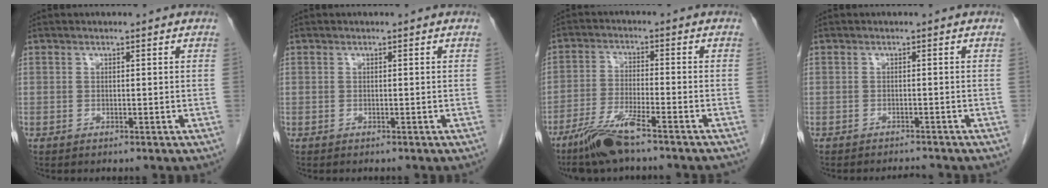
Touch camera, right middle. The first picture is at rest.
{"total": 0.0}
{"total": 9.5, "force": [-7.3, 0.6, 6.0], "torque": [-0.114, -0.022, -0.129]}
{"total": 1.8, "force": [-1.8, -0.3, 0.0], "torque": [-0.002, -0.010, -0.024]}